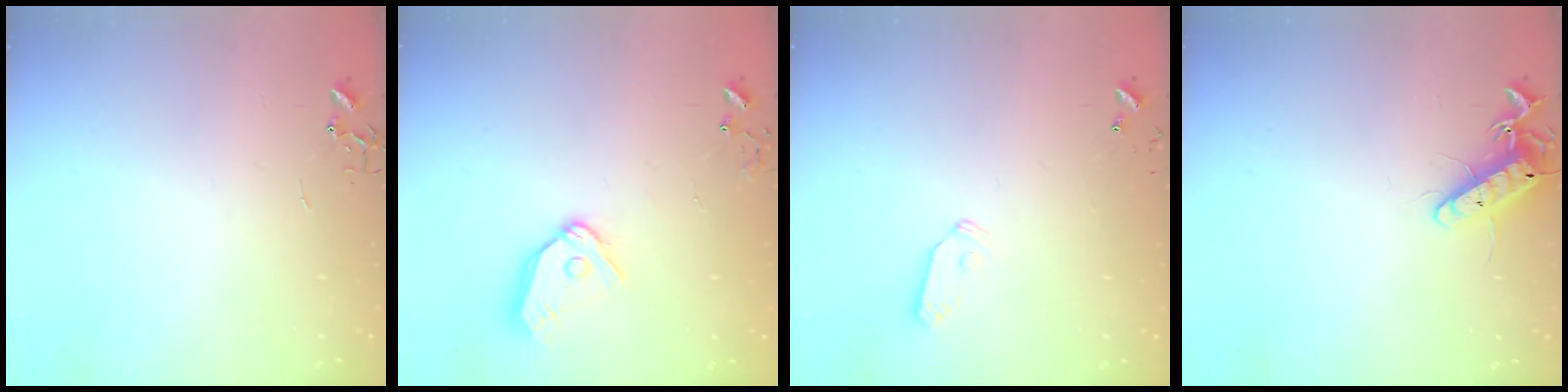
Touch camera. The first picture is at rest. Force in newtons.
{"total": 12.2, "press": 12.1, "slide": 1.5}
{"total": 5.6, "press": 5.6, "slide": 0.3}
{"total": 12.8, "press": 12.8, "slide": 0.6}